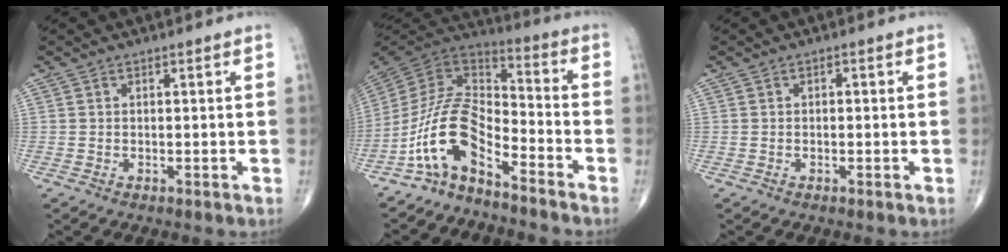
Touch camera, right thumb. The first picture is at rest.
{"total": 13.0, "force": [-8.2, 5.4, 8.5], "torque": [-0.154, 0.089, -0.166]}
{"total": 0.5, "force": [-0.1, 0.4, 0.4], "torque": [0.000, 0.002, -0.004]}